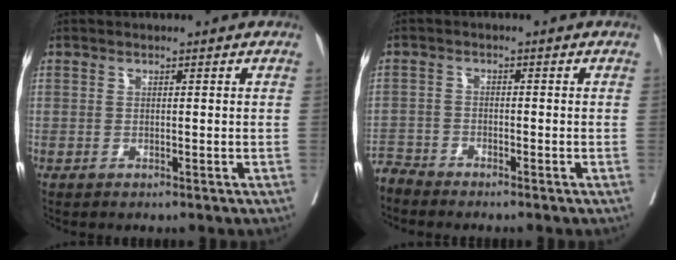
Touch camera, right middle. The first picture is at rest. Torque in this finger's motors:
{"motor_torque": [-0.20, -0.12, 0.00, -0.01]}